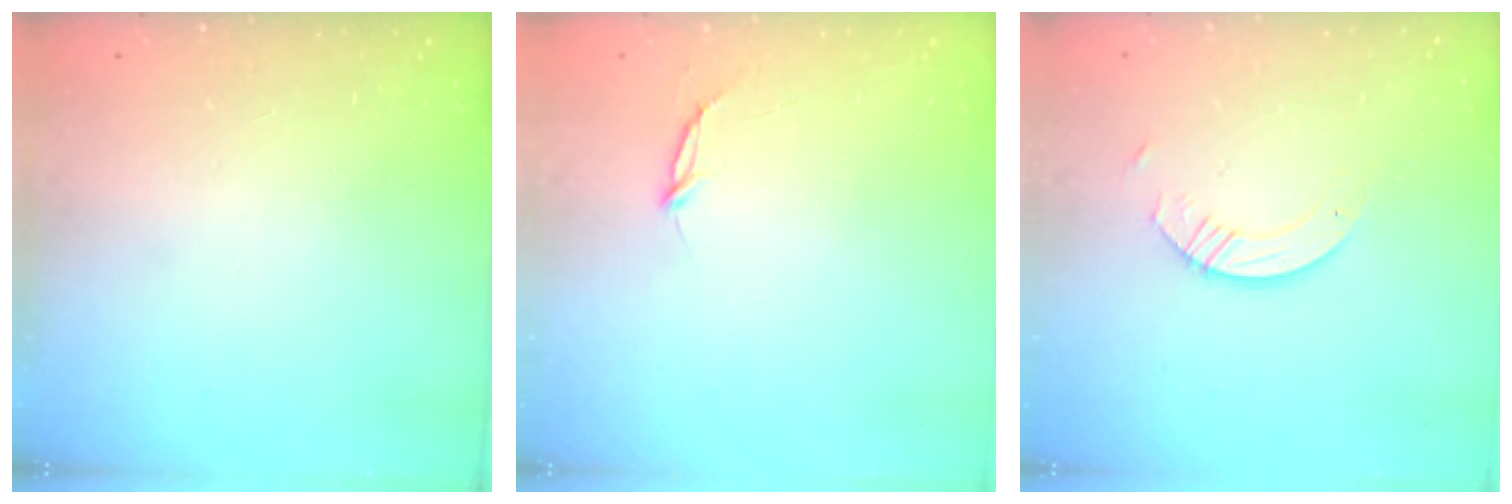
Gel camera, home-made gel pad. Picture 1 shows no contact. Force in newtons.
{"total": 2.8, "press": 2.8, "slide": 0.3}
{"total": 3.8, "press": 3.7, "slide": 0.4}